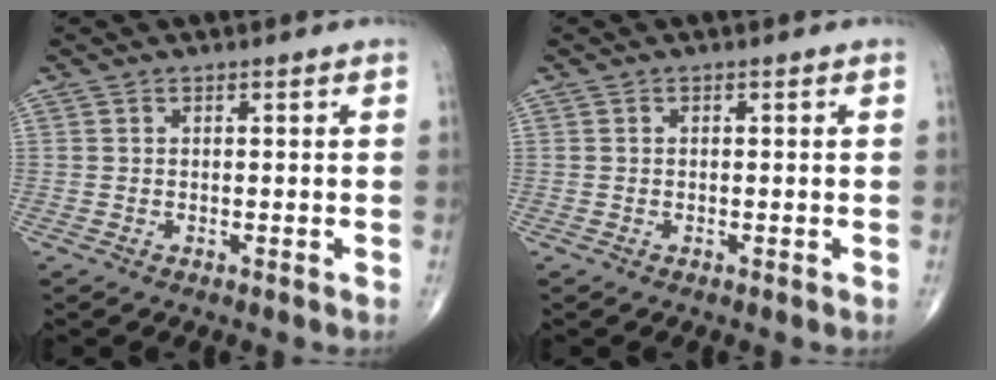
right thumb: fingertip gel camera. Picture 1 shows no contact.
{"total": 0.0}